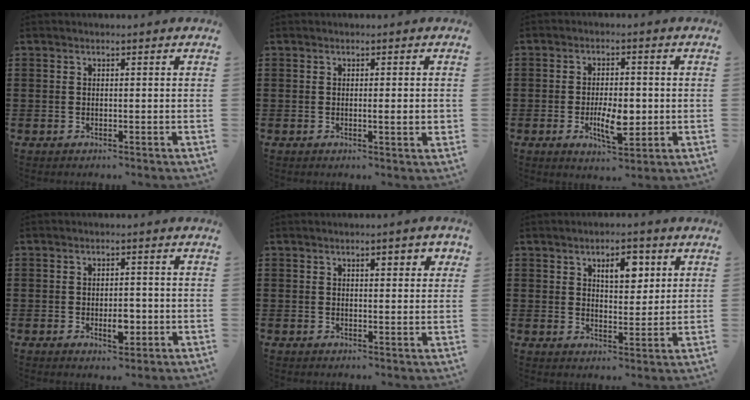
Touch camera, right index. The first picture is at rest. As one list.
[{"total": 2.0, "force": [-0.2, 0.1, 2.0], "torque": [-0.034, -0.006, -0.004]}, {"total": 6.4, "force": [-1.2, 2.8, 5.6], "torque": [-0.102, -0.002, -0.024]}, {"total": 4.1, "force": [-1.0, 1.9, 3.5], "torque": [-0.052, 0.001, -0.019]}, {"total": 2.3, "force": [0.9, 0.7, 2.0], "torque": [-0.026, -0.001, 0.009]}, {"total": 5.6, "force": [2.7, 2.7, 4.1], "torque": [-0.058, 0.000, 0.038]}]